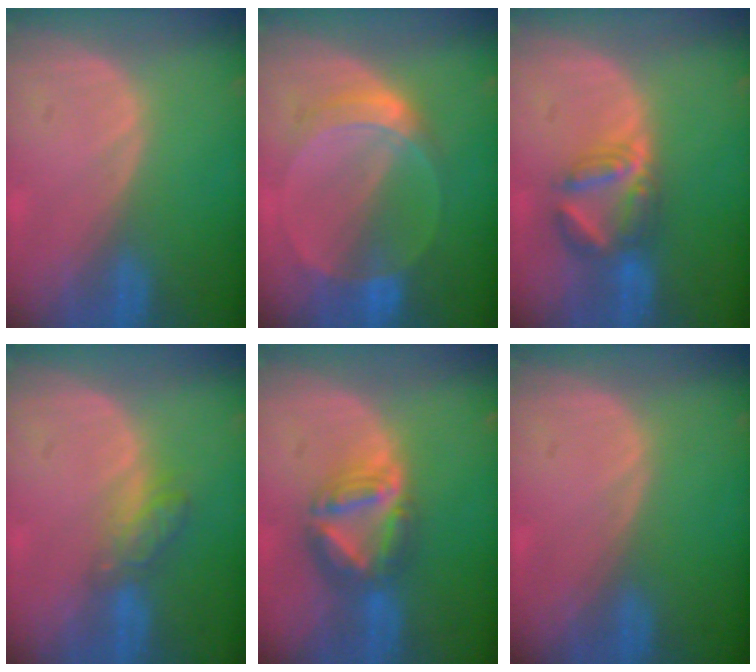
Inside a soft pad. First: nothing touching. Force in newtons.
{"total": 6.1, "press": 5.6, "slide": 2.4}
{"total": 5.9, "press": 5.9, "slide": 0.2}
{"total": 4.5, "press": 4.1, "slide": 1.9}
{"total": 7.7, "press": 6.7, "slide": 3.9}
{"total": 0.0}